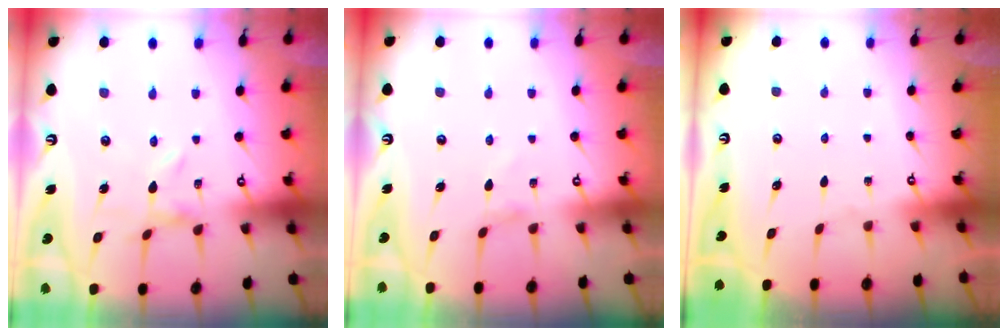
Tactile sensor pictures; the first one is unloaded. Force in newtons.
{"total": 0.9, "press": 0.9, "slide": 0.3}
{"total": 0.0}